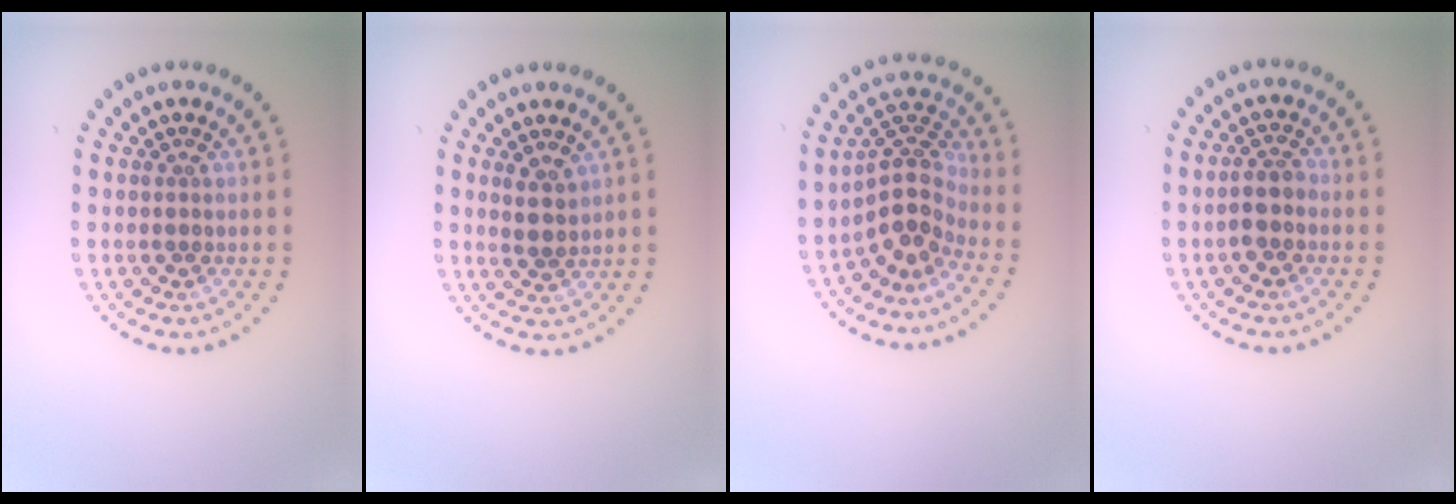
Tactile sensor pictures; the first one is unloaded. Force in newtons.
{"total": 1.8, "press": 1.4, "slide": 1.1}
{"total": 3.7, "press": 2.8, "slide": 2.5}
{"total": 2.0, "press": 1.8, "slide": 0.9}